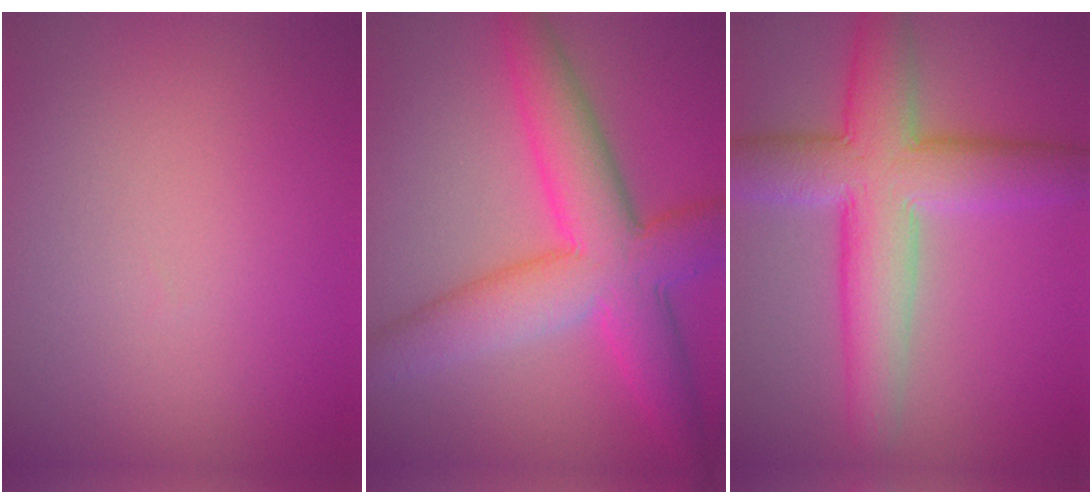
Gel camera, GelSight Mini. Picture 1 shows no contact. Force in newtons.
{"total": 9.2, "press": 9.2, "slide": 0.2}
{"total": 9.0, "press": 9.0, "slide": 0.2}